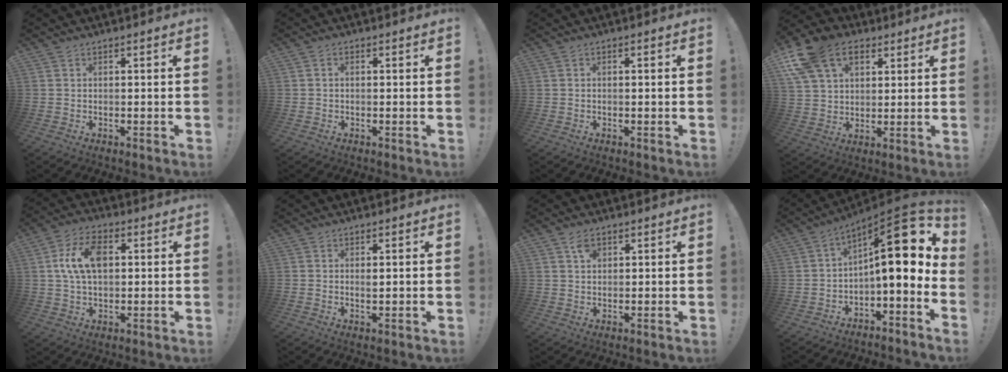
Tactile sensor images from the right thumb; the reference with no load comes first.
{"total": 0.9, "force": [-0.2, 0.6, 0.6], "torque": [-0.014, 0.003, -0.004]}
{"total": 0.7, "force": [-0.4, -0.1, 0.5], "torque": [-0.012, 0.000, -0.007]}
{"total": 16.8, "force": [7.8, 11.9, 9.0], "torque": [-0.162, -0.028, 0.148]}
{"total": 11.5, "force": [2.2, 7.2, 8.7], "torque": [-0.155, 0.009, 0.040]}
{"total": 1.1, "force": [0.3, 0.4, 0.9], "torque": [-0.003, -0.006, 0.002]}
{"total": 3.1, "force": [1.5, 2.1, 1.8], "torque": [-0.016, -0.005, 0.024]}
{"total": 16.3, "force": [4.1, 5.0, 14.9], "torque": [-0.221, -0.024, 0.066]}